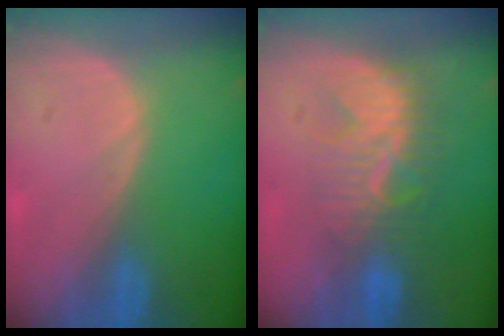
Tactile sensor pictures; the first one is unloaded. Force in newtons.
{"total": 8.1, "press": 7.9, "slide": 1.8}